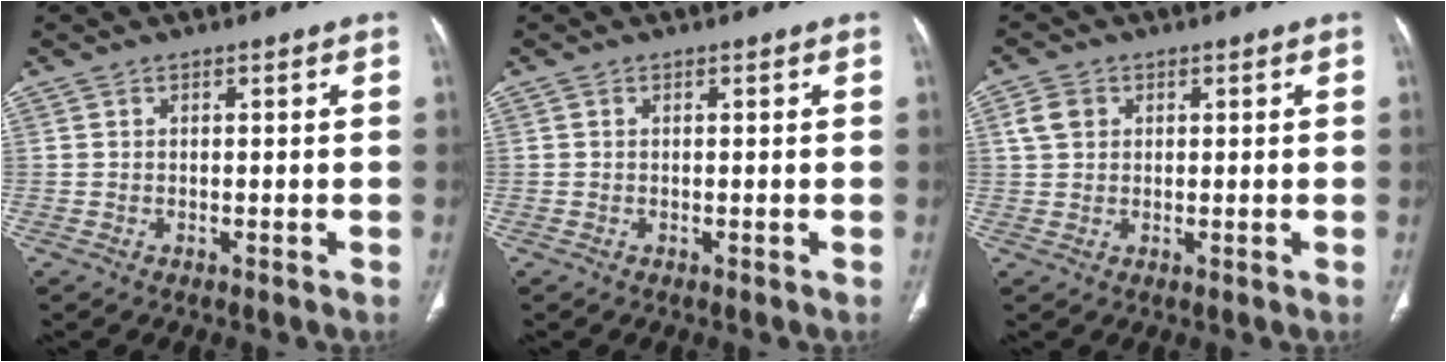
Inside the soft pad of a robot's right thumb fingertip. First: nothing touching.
{"total": 0.0}
{"total": 3.9, "force": [1.3, 3.1, 1.9], "torque": [-0.029, 0.003, 0.026]}